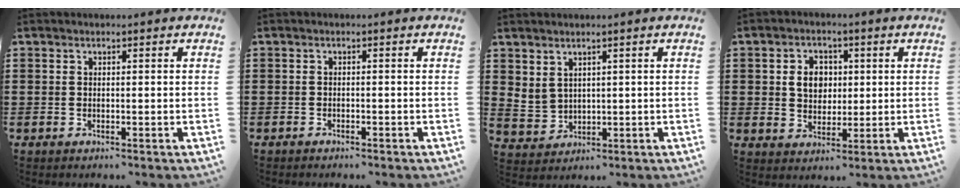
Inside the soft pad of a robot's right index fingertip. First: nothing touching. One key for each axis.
{"total": 0.7, "fx": -0.7, "fy": 0.1, "fz": 0.1, "tx": -0.005, "ty": -0.001, "tz": -0.015}
{"total": 2.7, "fx": 2.0, "fy": 1.8, "fz": 0.6, "tx": -0.023, "ty": 0.003, "tz": 0.040}
{"total": 5.0, "fx": 0.8, "fy": 4.1, "fz": 2.7, "tx": -0.061, "ty": 0.012, "tz": 0.010}